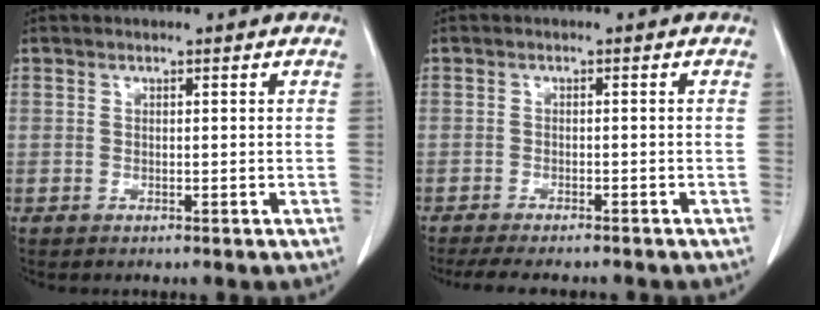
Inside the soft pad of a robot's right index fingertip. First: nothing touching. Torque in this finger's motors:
{"motor_torque": [0.88, -0.84, 0.24, 0.05]}